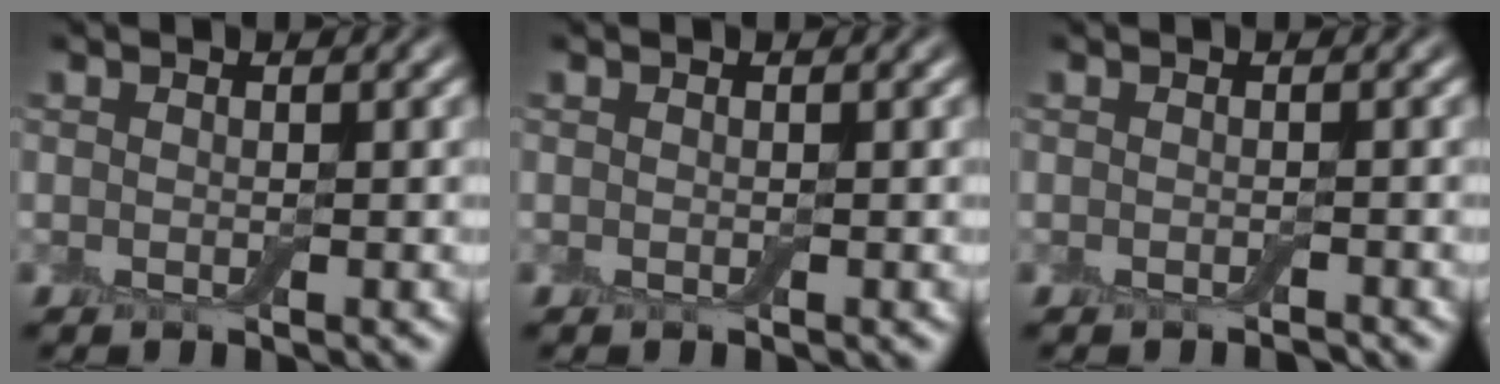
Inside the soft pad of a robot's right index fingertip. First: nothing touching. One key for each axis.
{"total": 0.0}
{"total": 0.6, "fx": -0.5, "fy": 0.0, "fz": 0.2, "tx": -0.002, "ty": 0.002, "tz": -0.009}